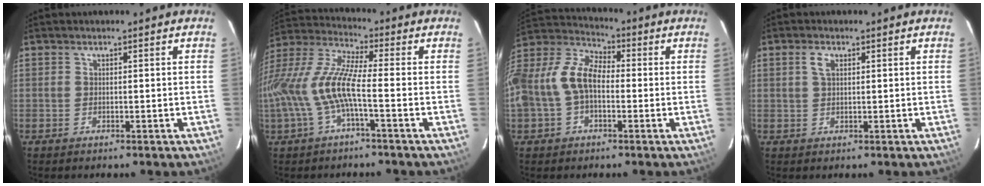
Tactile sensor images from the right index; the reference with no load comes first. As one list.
[{"total": 14.0, "force": [-3.3, 2.7, 13.4], "torque": [-0.278, 0.000, -0.064]}, {"total": 15.0, "force": [-1.9, 9.4, 11.5], "torque": [-0.244, 0.021, -0.042]}, {"total": 2.2, "force": [0.8, 1.2, 1.6], "torque": [-0.033, 0.005, 0.015]}]